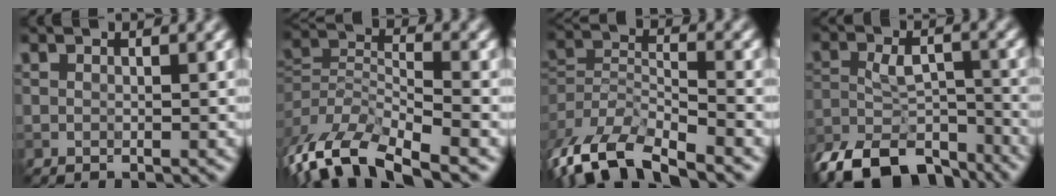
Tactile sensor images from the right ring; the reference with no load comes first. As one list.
[{"total": 8.6, "force": [-7.0, 2.2, 4.5], "torque": [-0.090, 0.000, -0.124]}, {"total": 8.2, "force": [-7.2, 2.0, 3.4], "torque": [-0.073, -0.005, -0.121]}, {"total": 10.2, "force": [-8.9, 3.3, 3.8], "torque": [-0.075, -0.012, -0.130]}]